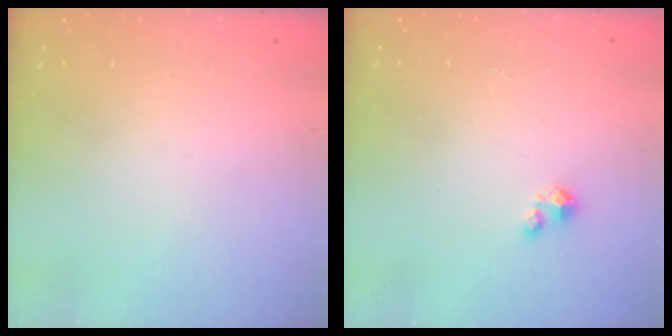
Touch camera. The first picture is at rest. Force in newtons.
{"total": 2.0, "press": 2.0, "slide": 0.1}